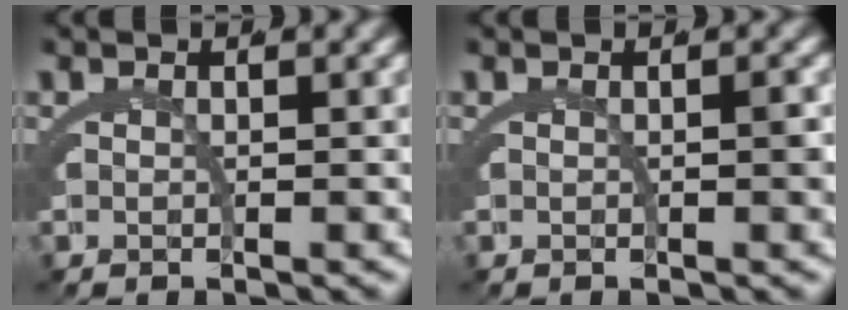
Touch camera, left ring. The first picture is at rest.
{"total": 0.6, "force": [-0.2, -0.1, 0.6], "torque": [-0.003, 0.001, -0.001]}